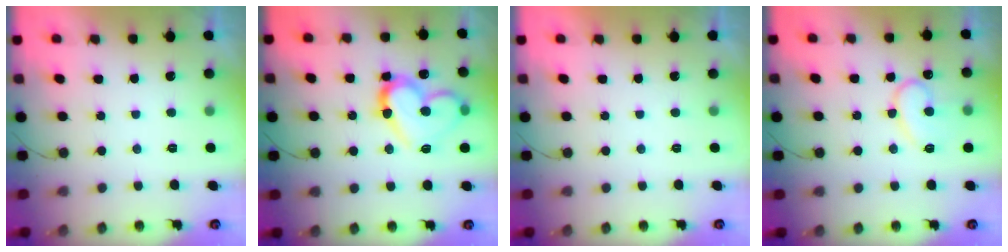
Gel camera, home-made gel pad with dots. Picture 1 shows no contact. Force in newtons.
{"total": 15.6, "press": 15.5, "slide": 2.0}
{"total": 1.8, "press": 1.8, "slide": 0.0}
{"total": 13.1, "press": 13.0, "slide": 1.1}